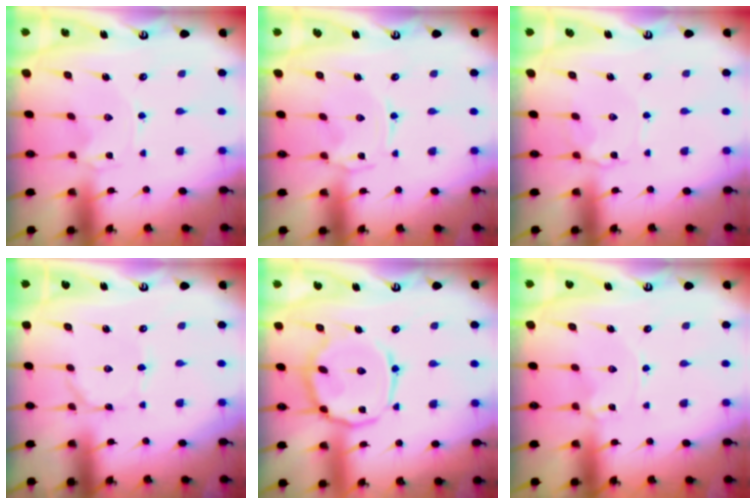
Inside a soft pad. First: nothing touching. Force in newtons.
{"total": 0.9, "press": 0.8, "slide": 0.3}
{"total": 2.7, "press": 2.7, "slide": 0.2}
{"total": 1.5, "press": 1.5, "slide": 0.1}
{"total": 15.5, "press": 15.5, "slide": 1.0}
{"total": 0.7, "press": 0.7, "slide": 0.0}